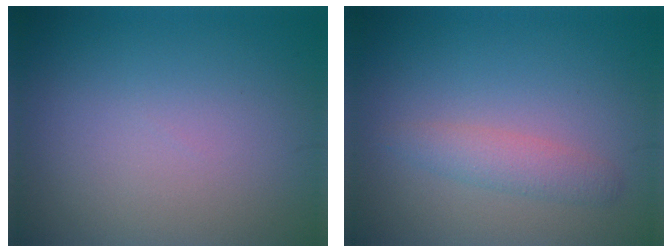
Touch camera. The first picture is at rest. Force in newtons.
{"total": 2.0, "press": 2.0, "slide": 0.1}